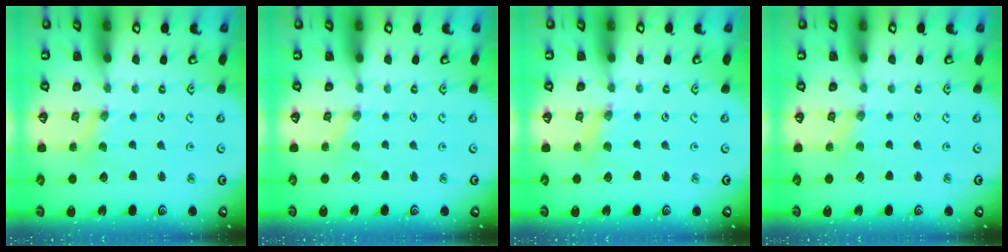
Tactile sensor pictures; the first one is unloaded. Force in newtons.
{"total": 0.7, "press": 0.7, "slide": 0.2}
{"total": 2.3, "press": 2.3, "slide": 0.3}
{"total": 2.6, "press": 2.6, "slide": 0.3}